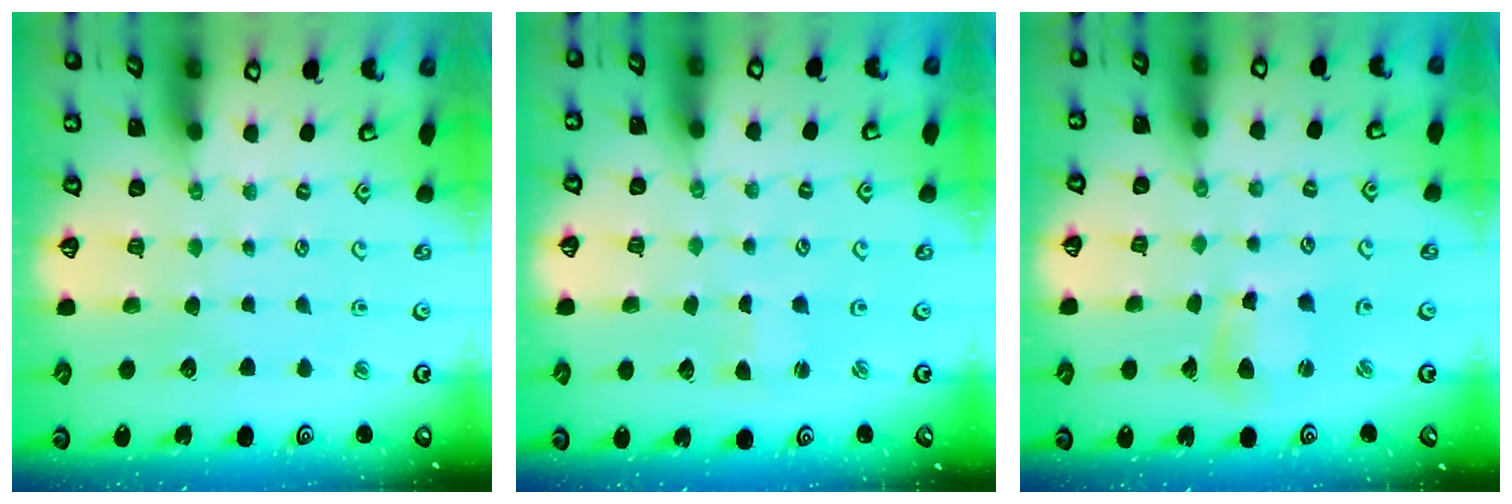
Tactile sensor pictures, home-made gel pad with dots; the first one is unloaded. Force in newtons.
{"total": 1.1, "press": 1.1, "slide": 0.1}
{"total": 5.4, "press": 5.4, "slide": 0.7}